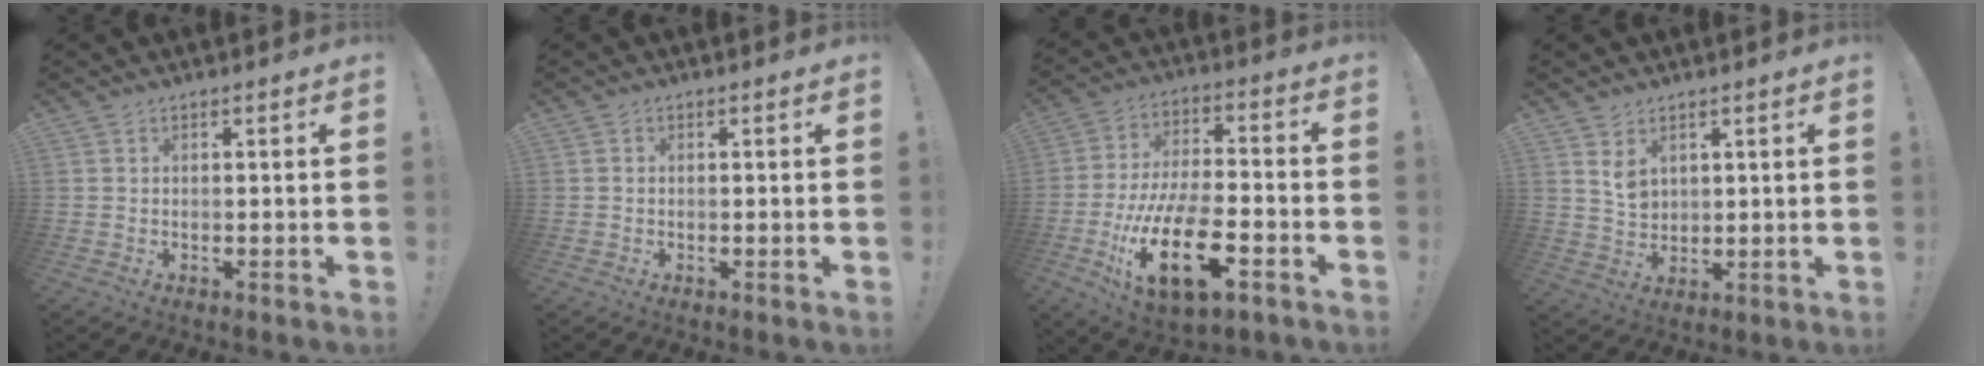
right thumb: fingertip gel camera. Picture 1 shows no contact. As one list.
[{"total": 0.0}, {"total": 21.3, "force": [-8.4, 9.2, 17.4], "torque": [-0.342, 0.033, -0.135]}, {"total": 5.0, "force": [2.8, 3.4, 2.4], "torque": [-0.030, -0.018, 0.050]}]